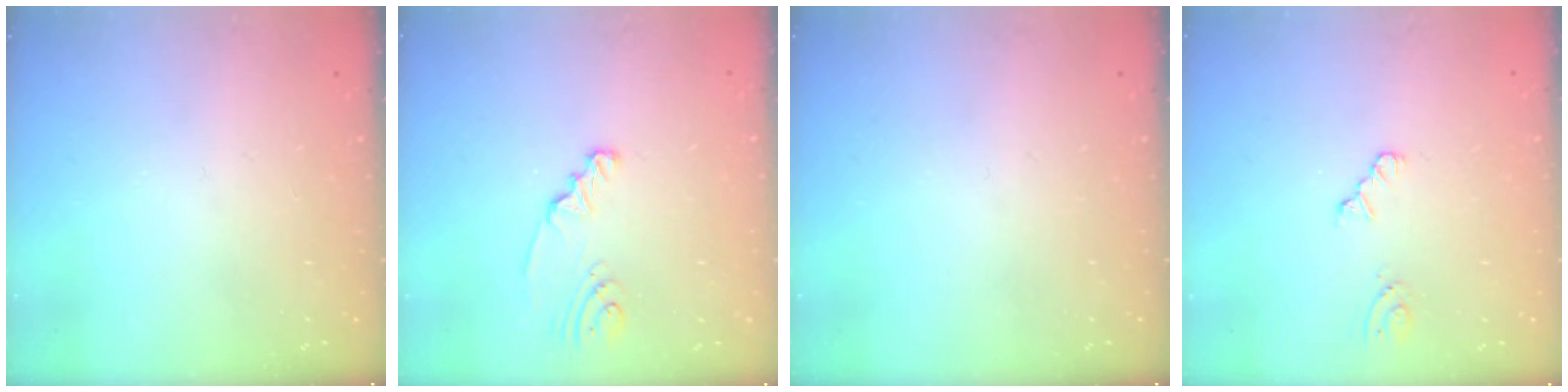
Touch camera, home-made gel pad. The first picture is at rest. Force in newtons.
{"total": 2.5, "press": 2.5, "slide": 0.3}
{"total": 0.0}
{"total": 2.2, "press": 2.2, "slide": 0.3}